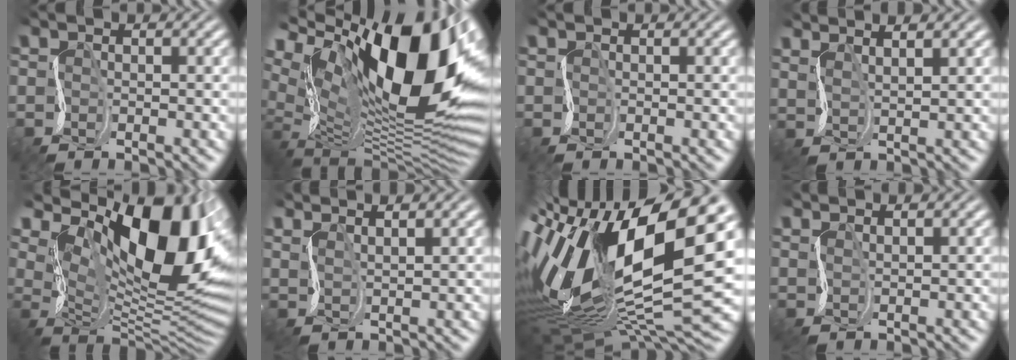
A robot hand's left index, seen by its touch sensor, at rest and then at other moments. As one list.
[{"total": 17.8, "force": [6.2, 7.7, 14.9], "torque": [-0.242, 0.029, 0.119]}, {"total": 0.0}, {"total": 3.3, "force": [3.1, 0.5, 1.1], "torque": [-0.015, 0.020, 0.037]}, {"total": 14.5, "force": [6.2, 6.8, 11.1], "torque": [-0.171, -0.003, 0.119]}, {"total": 3.0, "force": [2.8, 0.5, 1.0], "torque": [-0.009, 0.020, 0.032]}, {"total": 15.6, "force": [2.2, 6.8, 13.9], "torque": [-0.290, 0.010, 0.044]}, {"total": 1.5, "force": [1.5, 0.1, 0.1], "torque": [0.006, 0.014, 0.021]}]